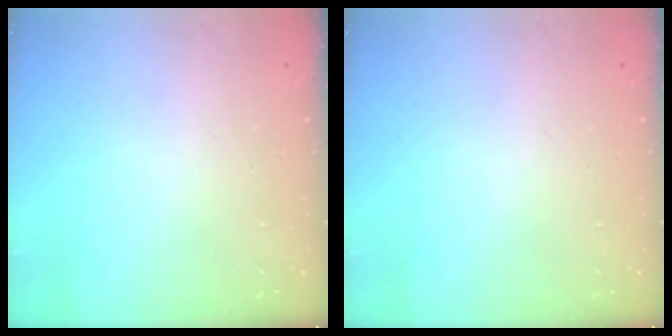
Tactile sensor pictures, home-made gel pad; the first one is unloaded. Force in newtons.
{"total": 0.0}